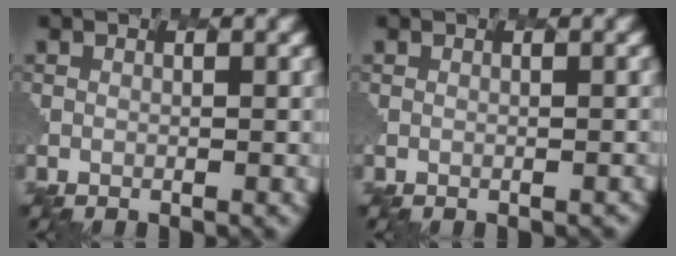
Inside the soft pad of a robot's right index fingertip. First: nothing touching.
{"total": 1.0, "force": [-0.4, 0.5, 0.8], "torque": [0.000, 0.004, 0.004]}